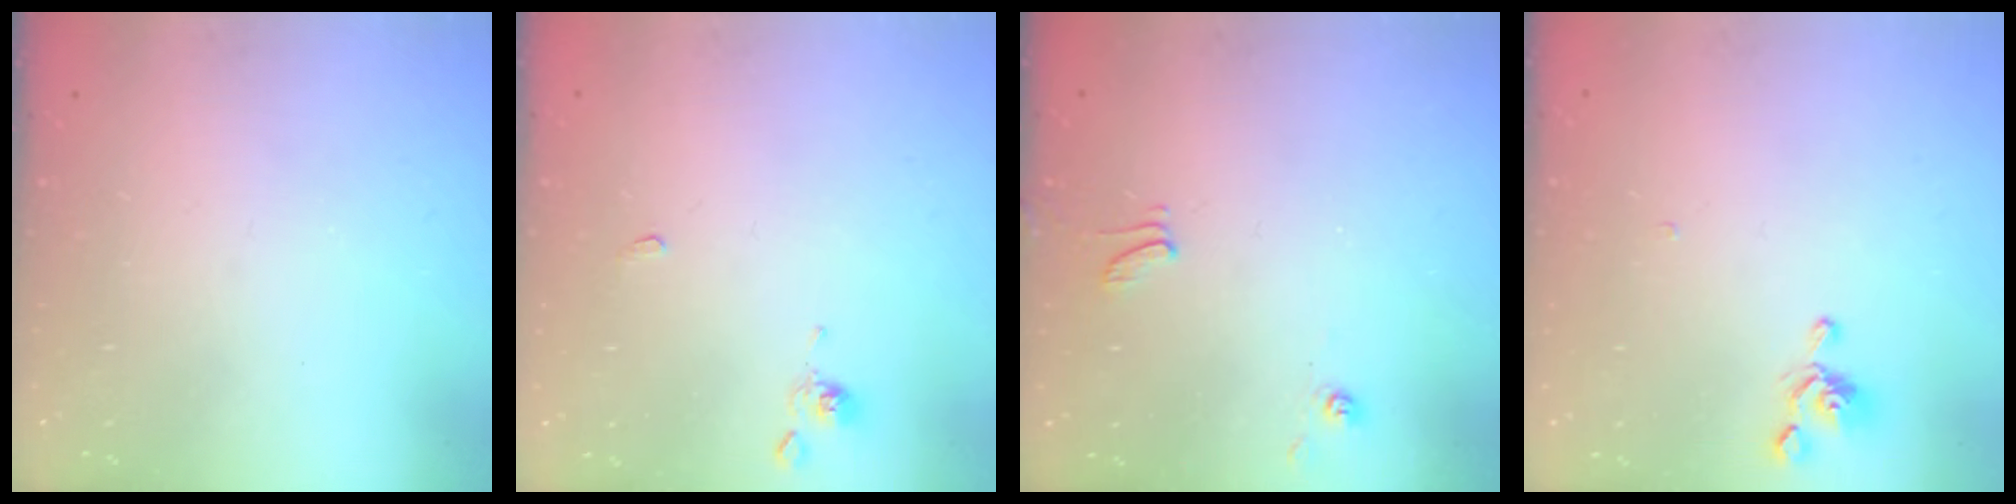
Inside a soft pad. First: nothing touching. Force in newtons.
{"total": 0.0}
{"total": 0.8, "press": 0.6, "slide": 0.4}
{"total": 0.8, "press": 0.6, "slide": 0.5}